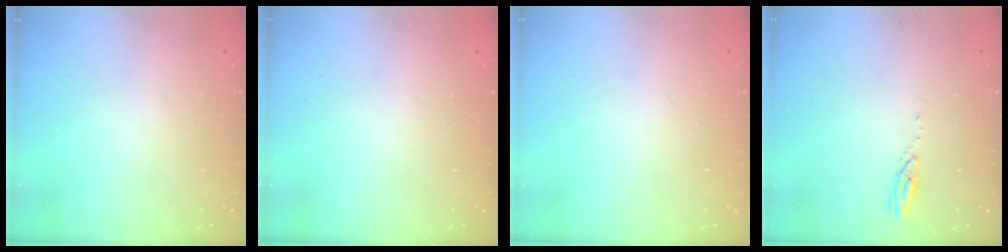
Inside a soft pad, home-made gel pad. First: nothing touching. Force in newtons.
{"total": 0.0}
{"total": 0.0}
{"total": 3.0, "press": 2.9, "slide": 0.3}